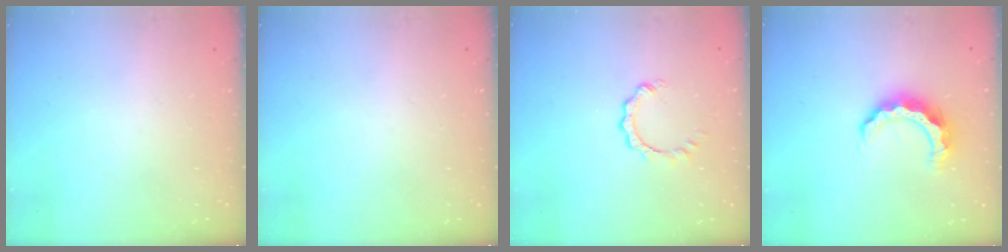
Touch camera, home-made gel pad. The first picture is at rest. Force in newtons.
{"total": 0.0}
{"total": 3.0, "press": 3.0, "slide": 0.3}
{"total": 9.8, "press": 9.7, "slide": 0.9}